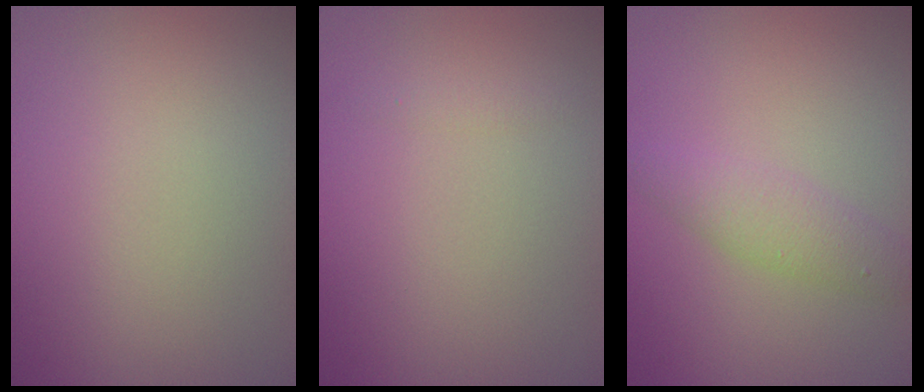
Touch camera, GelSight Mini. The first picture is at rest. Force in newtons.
{"total": 0.6, "press": 0.6, "slide": 0.1}
{"total": 2.4, "press": 2.4, "slide": 0.1}